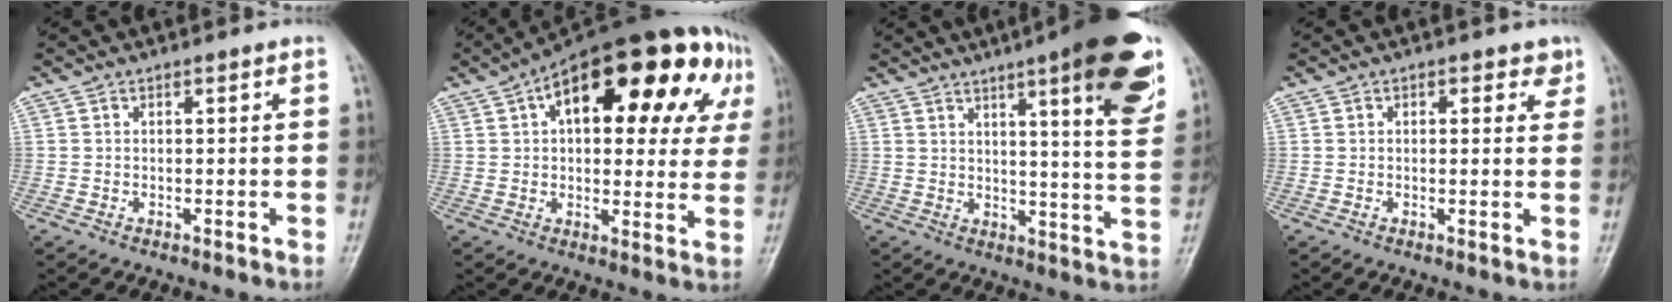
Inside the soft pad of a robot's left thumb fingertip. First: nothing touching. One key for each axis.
{"total": 27.6, "fx": 10.3, "fy": 13.2, "fz": 21.9, "tx": -0.279, "ty": 0.034, "tz": 0.139}
{"total": 17.9, "fx": 9.4, "fy": 3.1, "fz": 14.9, "tx": -0.172, "ty": -0.042, "tz": 0.121}
{"total": 2.9, "fx": 1.4, "fy": 1.8, "fz": 1.7, "tx": 0.002, "ty": -0.004, "tz": 0.013}